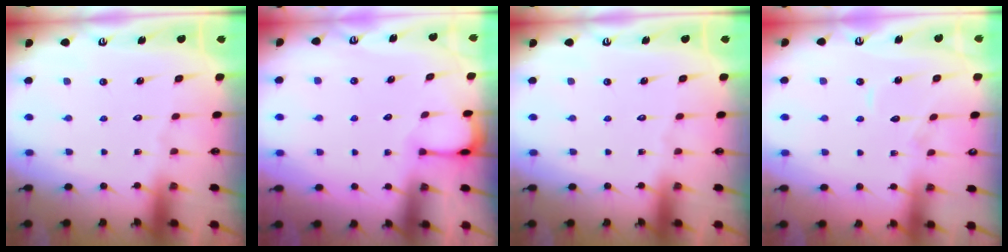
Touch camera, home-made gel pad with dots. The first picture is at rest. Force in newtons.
{"total": 1.9, "press": 1.9, "slide": 0.2}
{"total": 0.0}
{"total": 5.3, "press": 5.2, "slide": 0.7}